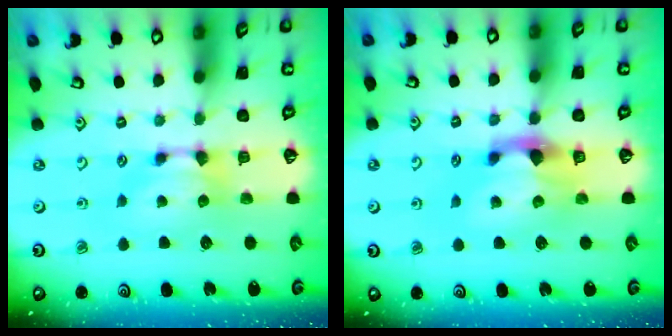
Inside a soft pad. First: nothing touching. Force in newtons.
{"total": 3.1, "press": 2.8, "slide": 1.3}